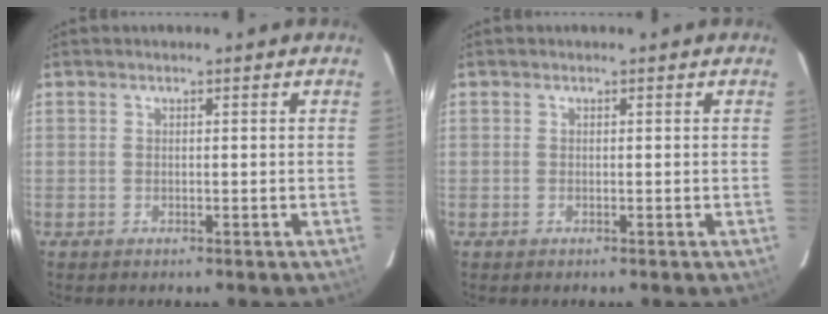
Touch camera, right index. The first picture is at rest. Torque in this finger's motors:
{"motor_torque": [0.03, -0.05, 0.04, 0.00]}